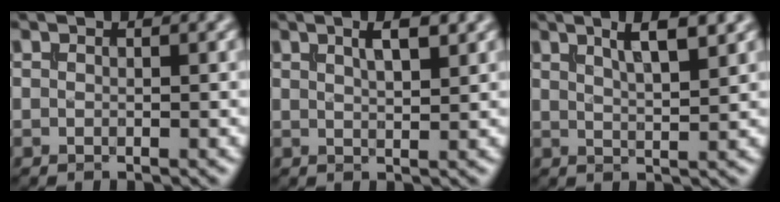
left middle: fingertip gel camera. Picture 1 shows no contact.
{"total": 2.9, "force": [1.5, 0.8, 2.3], "torque": [-0.032, 0.005, 0.025]}
{"total": 4.4, "force": [2.4, 1.0, 3.5], "torque": [-0.047, 0.008, 0.037]}